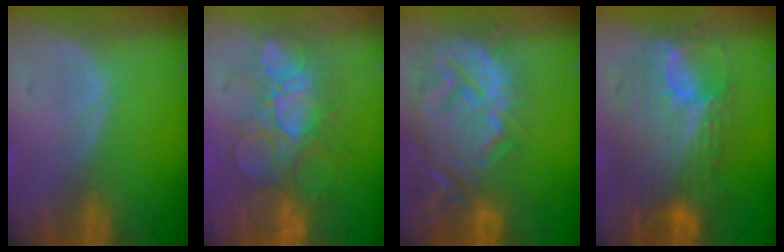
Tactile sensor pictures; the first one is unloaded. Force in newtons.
{"total": 8.8, "press": 8.5, "slide": 2.3}
{"total": 14.3, "press": 12.3, "slide": 7.4}
{"total": 11.4, "press": 11.4, "slide": 1.1}